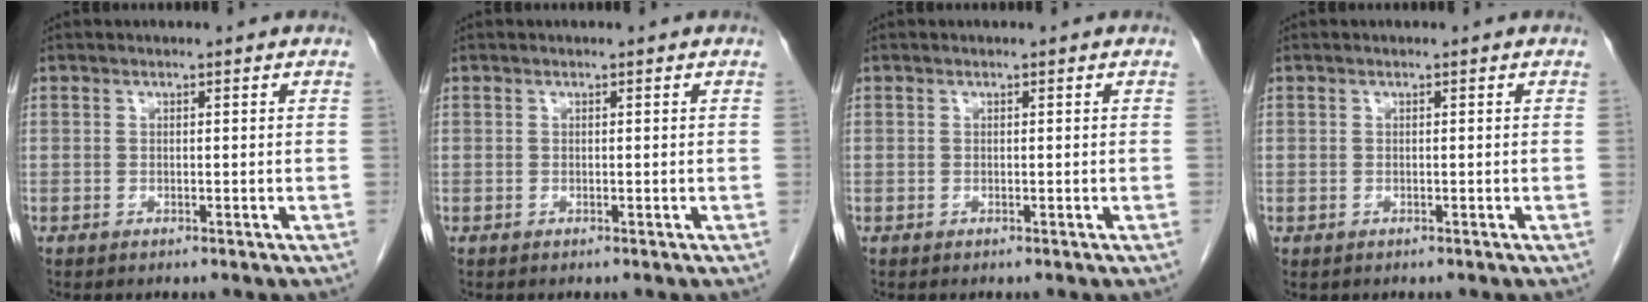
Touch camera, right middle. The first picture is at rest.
{"total": 0.0}
{"total": 0.0}
{"total": 0.0}